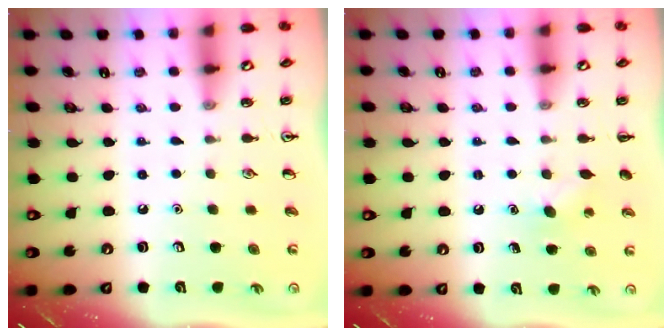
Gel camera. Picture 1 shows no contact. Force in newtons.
{"total": 5.1, "press": 4.9, "slide": 1.5}